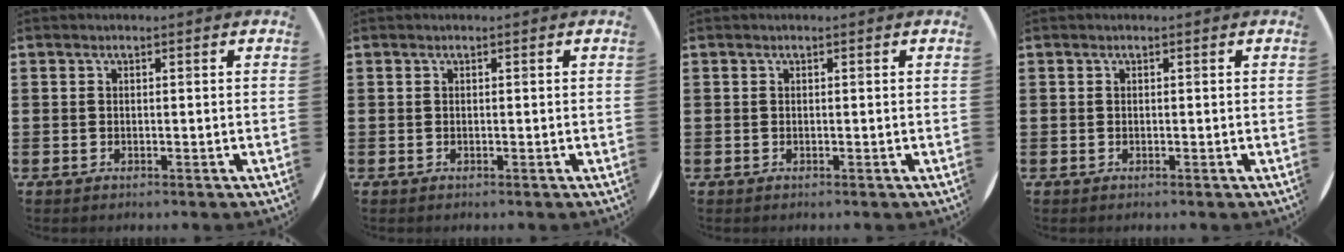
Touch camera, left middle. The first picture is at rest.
{"total": 0.0}
{"total": 0.0}
{"total": 0.0}